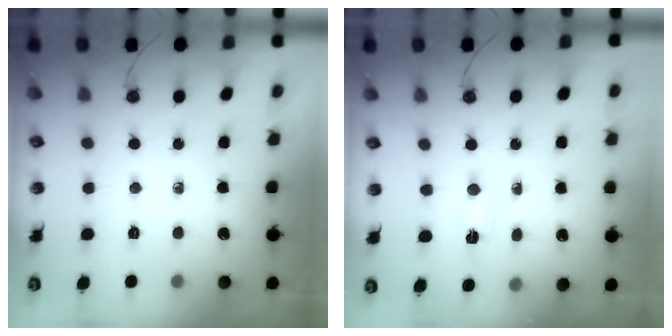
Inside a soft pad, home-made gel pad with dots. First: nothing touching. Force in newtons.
{"total": 2.6, "press": 1.3, "slide": 2.2}